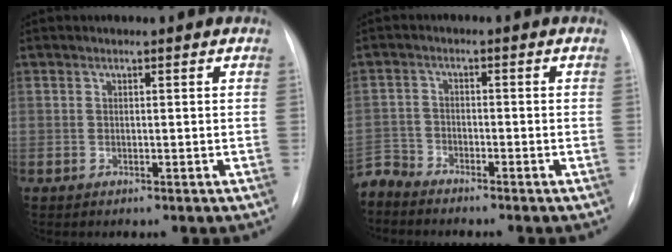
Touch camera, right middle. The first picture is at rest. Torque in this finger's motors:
{"motor_torque": [0.15, -0.29, 0.03, 0.01]}